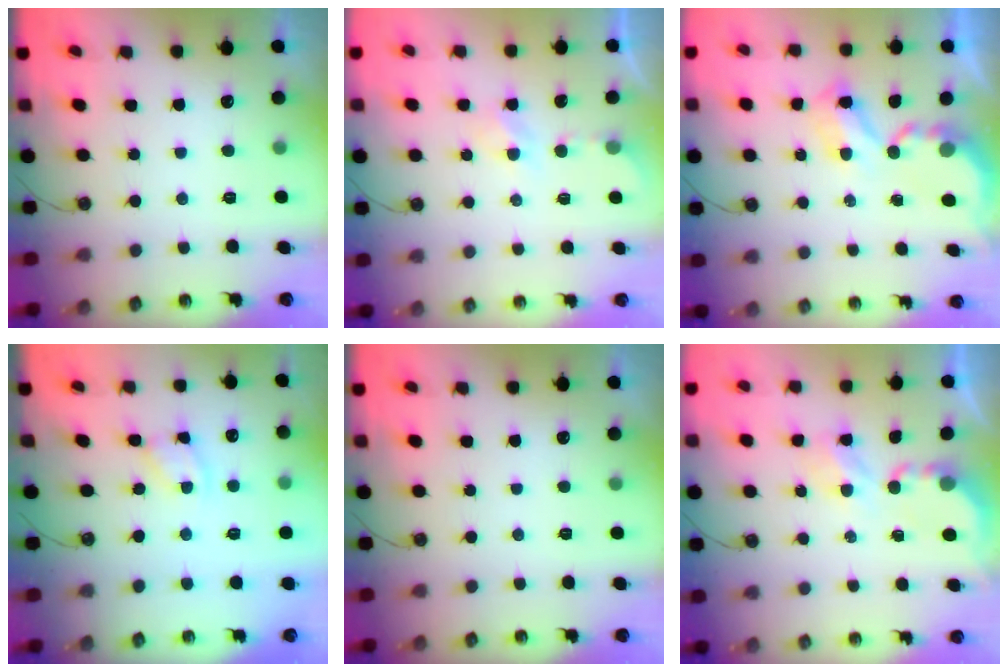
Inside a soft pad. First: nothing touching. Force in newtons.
{"total": 3.9, "press": 3.8, "slide": 0.6}
{"total": 5.2, "press": 5.1, "slide": 0.4}
{"total": 3.6, "press": 3.6, "slide": 0.1}
{"total": 0.0}
{"total": 4.0, "press": 4.0, "slide": 0.1}